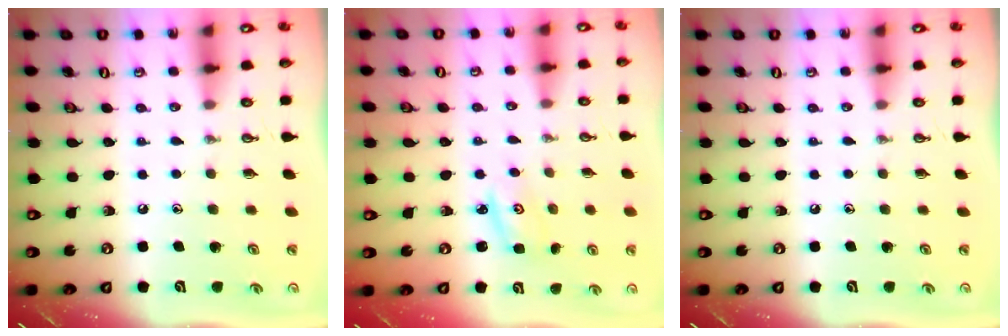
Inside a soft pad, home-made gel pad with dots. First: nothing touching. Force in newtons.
{"total": 2.1, "press": 2.1, "slide": 0.2}
{"total": 0.0}